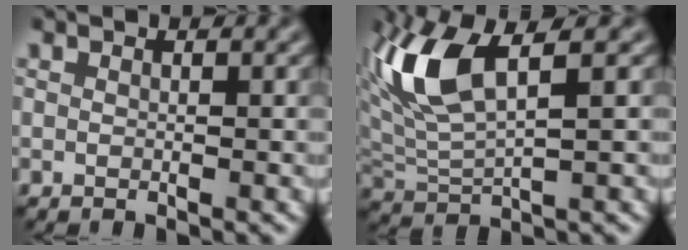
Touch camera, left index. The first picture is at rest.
{"total": 7.3, "force": [3.2, 2.5, 6.1], "torque": [-0.144, 0.007, 0.062]}